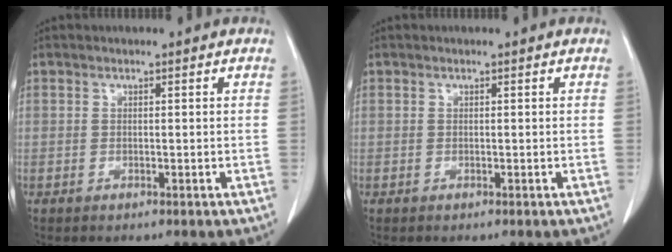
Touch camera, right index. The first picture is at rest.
{"total": 0.0}